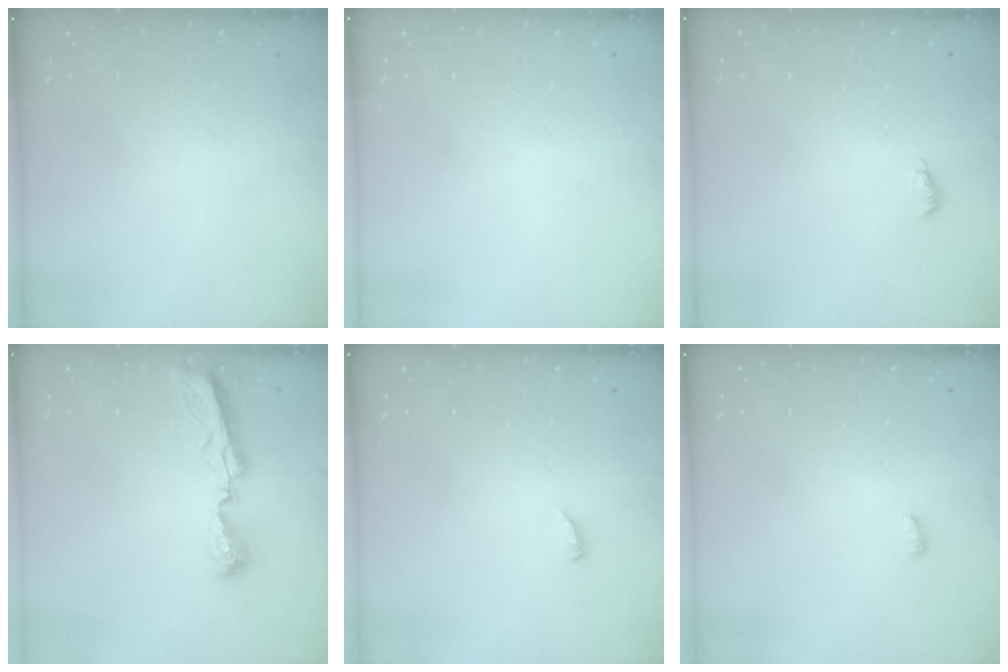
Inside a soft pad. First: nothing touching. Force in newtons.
{"total": 0.9, "press": 0.9, "slide": 0.0}
{"total": 4.9, "press": 4.4, "slide": 2.0}
{"total": 8.0, "press": 8.0, "slide": 0.4}
{"total": 4.3, "press": 4.2, "slide": 0.6}
{"total": 2.8, "press": 2.8, "slide": 0.5}